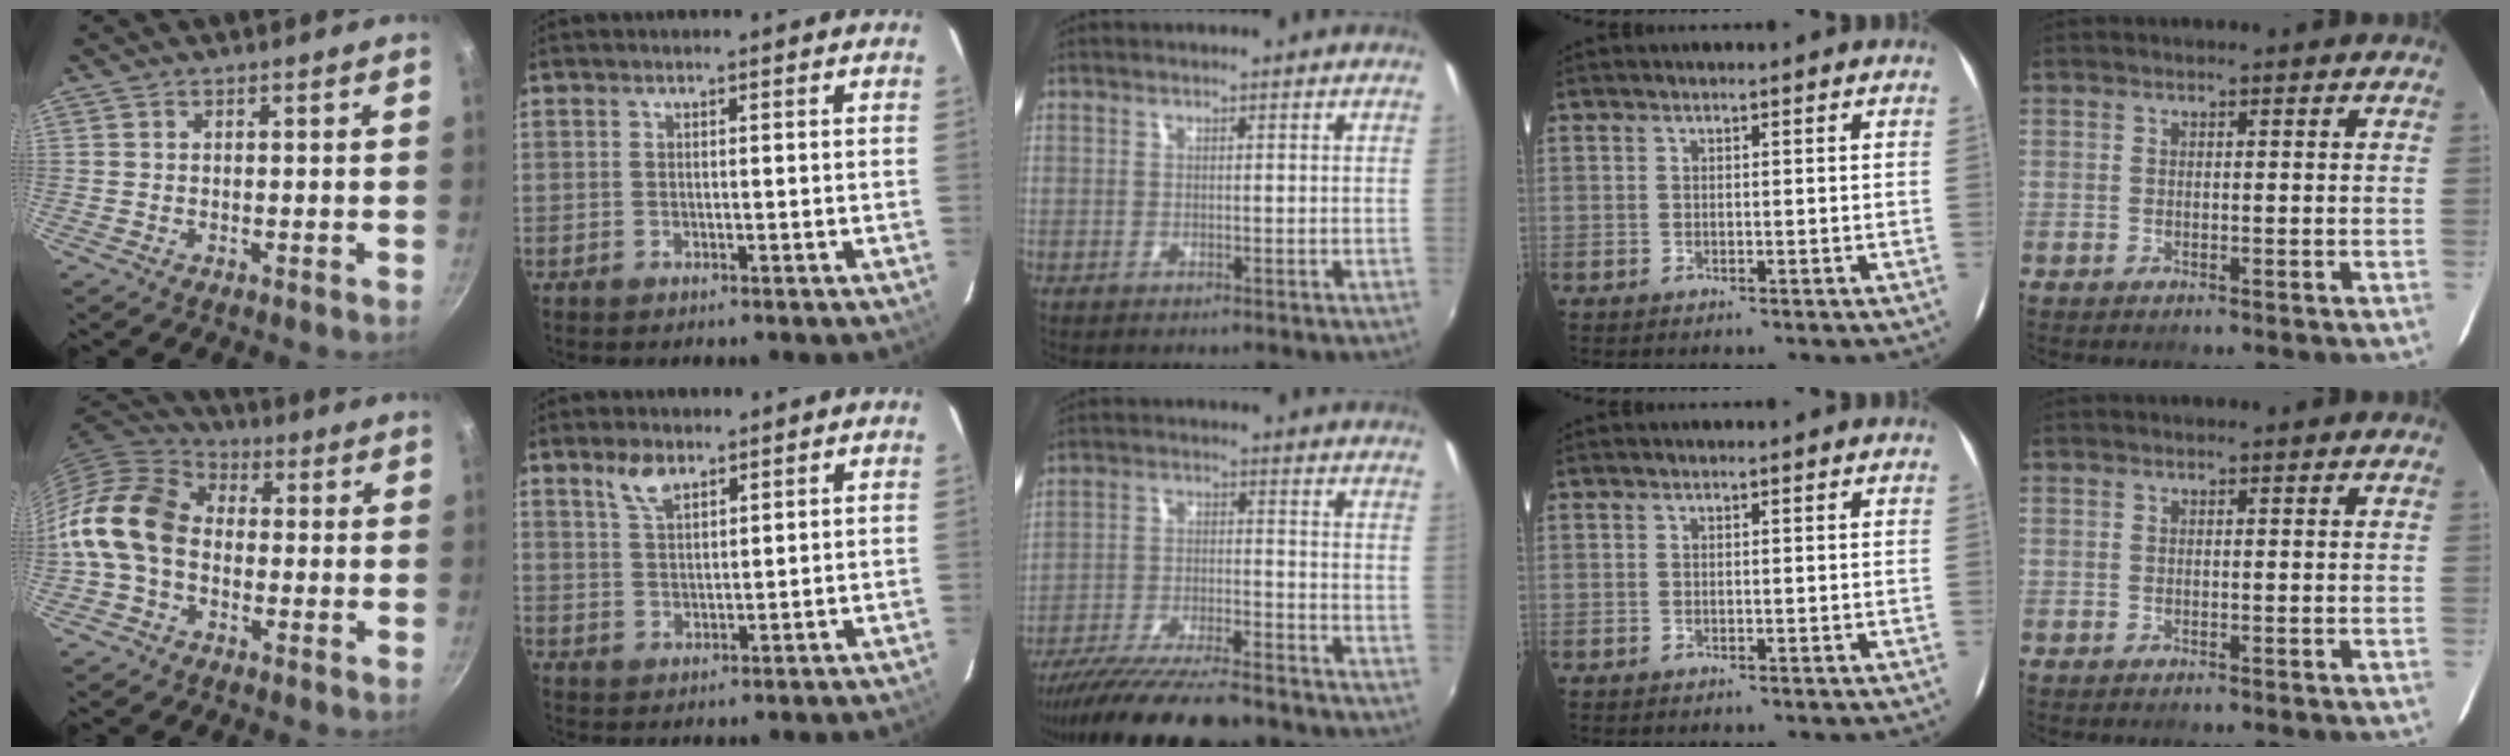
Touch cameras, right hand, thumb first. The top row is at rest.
{"thumb": {"total": 13.3, "force": [-1.6, 9.8, 8.9], "torque": [-0.147, 0.033, -0.055]}, "index": {"total": 4.6, "force": [3.2, 2.0, 2.6], "torque": [-0.049, 0.006, 0.062]}, "middle": {"total": 17.2, "force": [-14.9, 2.9, 8.3], "torque": [-0.165, -0.039, -0.238]}}